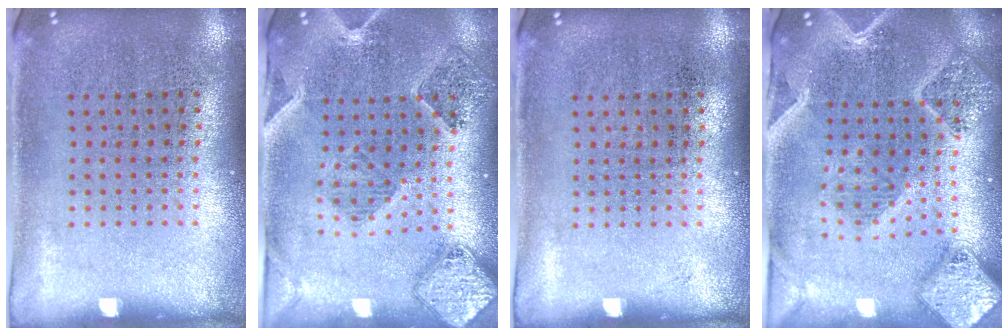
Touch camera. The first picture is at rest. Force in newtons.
{"total": 1.6, "press": 1.6, "slide": 0.3}
{"total": 0.0}
{"total": 2.9, "press": 2.6, "slide": 1.4}